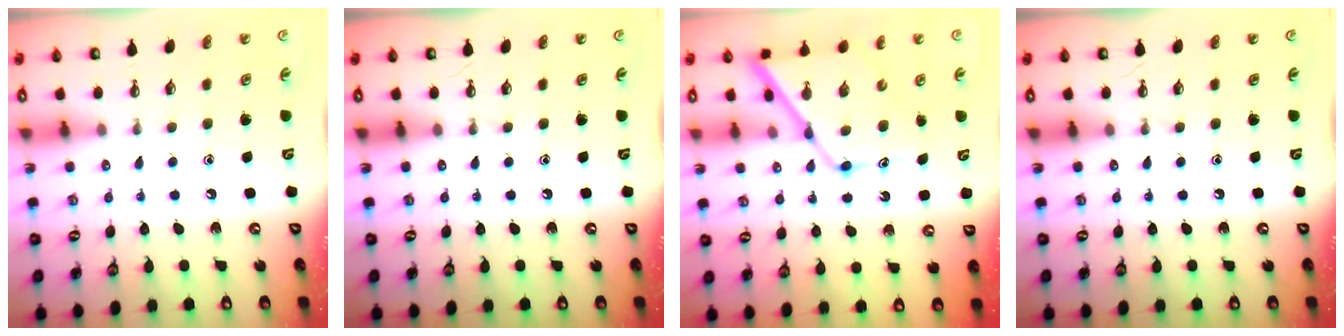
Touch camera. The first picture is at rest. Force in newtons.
{"total": 0.0}
{"total": 13.3, "press": 13.2, "slide": 1.2}
{"total": 0.0}